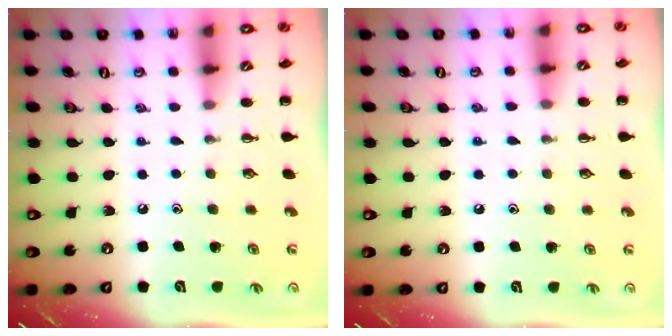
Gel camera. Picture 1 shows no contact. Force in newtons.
{"total": 7.5, "press": 7.1, "slide": 2.3}